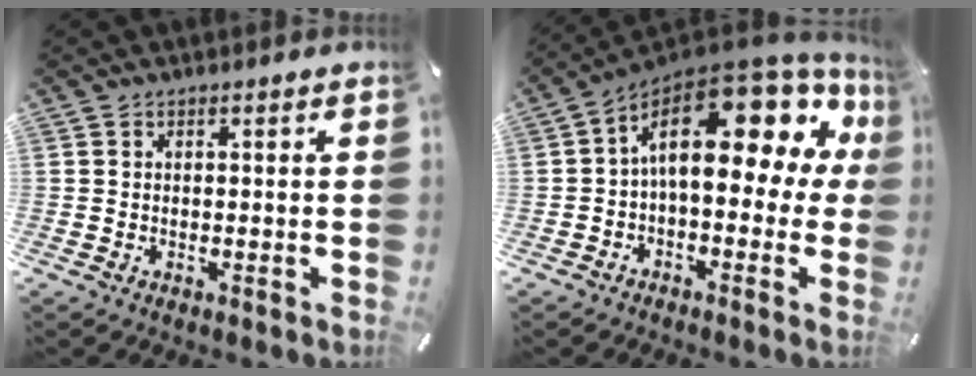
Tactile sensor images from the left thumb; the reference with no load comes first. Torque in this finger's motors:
{"motor_torque": [0.91, 0.96, 2.07, -0.71, 0.57]}